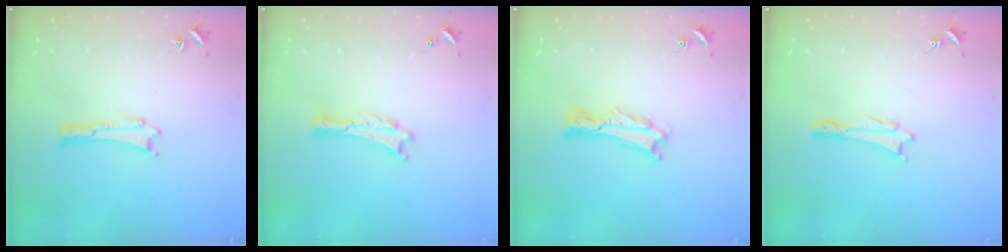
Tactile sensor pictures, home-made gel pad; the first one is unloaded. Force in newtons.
{"total": 0.0}
{"total": 1.4, "press": 1.4, "slide": 0.3}
{"total": 0.7, "press": 0.7, "slide": 0.1}